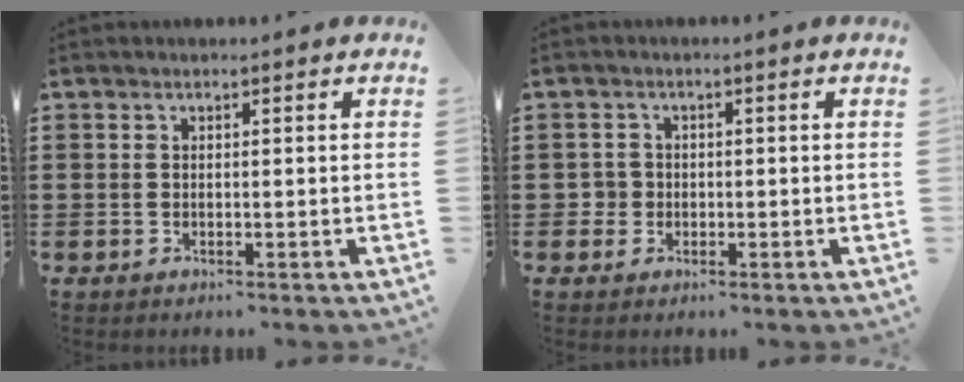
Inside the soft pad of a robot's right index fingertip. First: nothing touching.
{"total": 1.9, "force": [-0.5, 1.8, 0.4], "torque": [-0.014, 0.005, -0.012]}